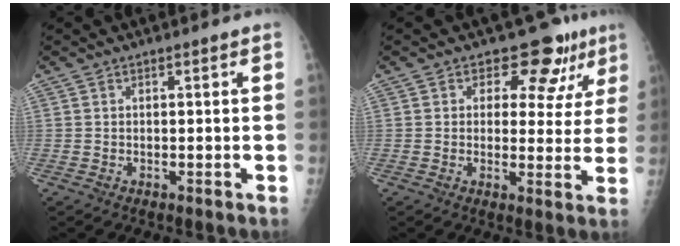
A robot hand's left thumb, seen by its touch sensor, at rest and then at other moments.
{"total": 8.4, "force": [5.6, 5.4, 3.3], "torque": [0.002, -0.029, 0.058]}